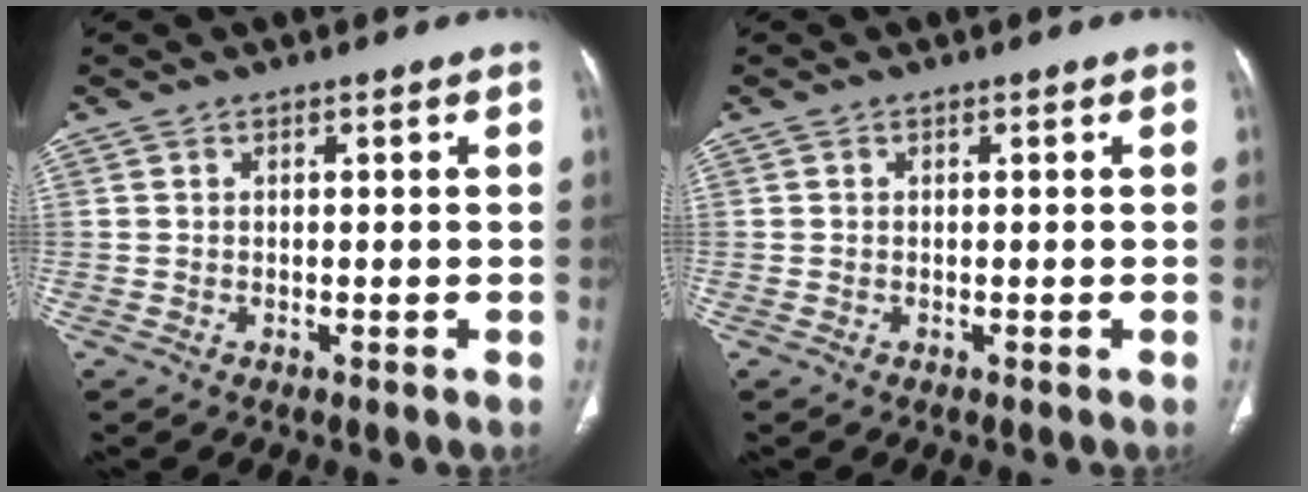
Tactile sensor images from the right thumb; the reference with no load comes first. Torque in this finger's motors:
{"motor_torque": [0.28, 0.12, -0.34, 0.22, -0.02]}